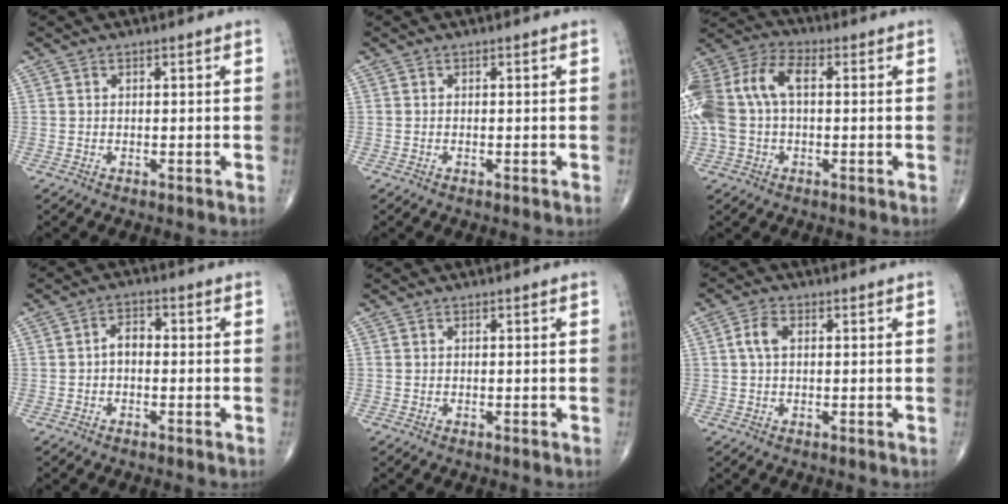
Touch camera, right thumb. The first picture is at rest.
{"total": 0.0}
{"total": 16.1, "force": [1.5, 9.8, 12.7], "torque": [-0.299, 0.041, 0.024]}
{"total": 3.1, "force": [-0.5, 2.0, 2.4], "torque": [-0.032, 0.016, -0.017]}
{"total": 0.0}
{"total": 3.4, "force": [0.5, 2.0, 2.7], "torque": [-0.059, 0.008, 0.007]}